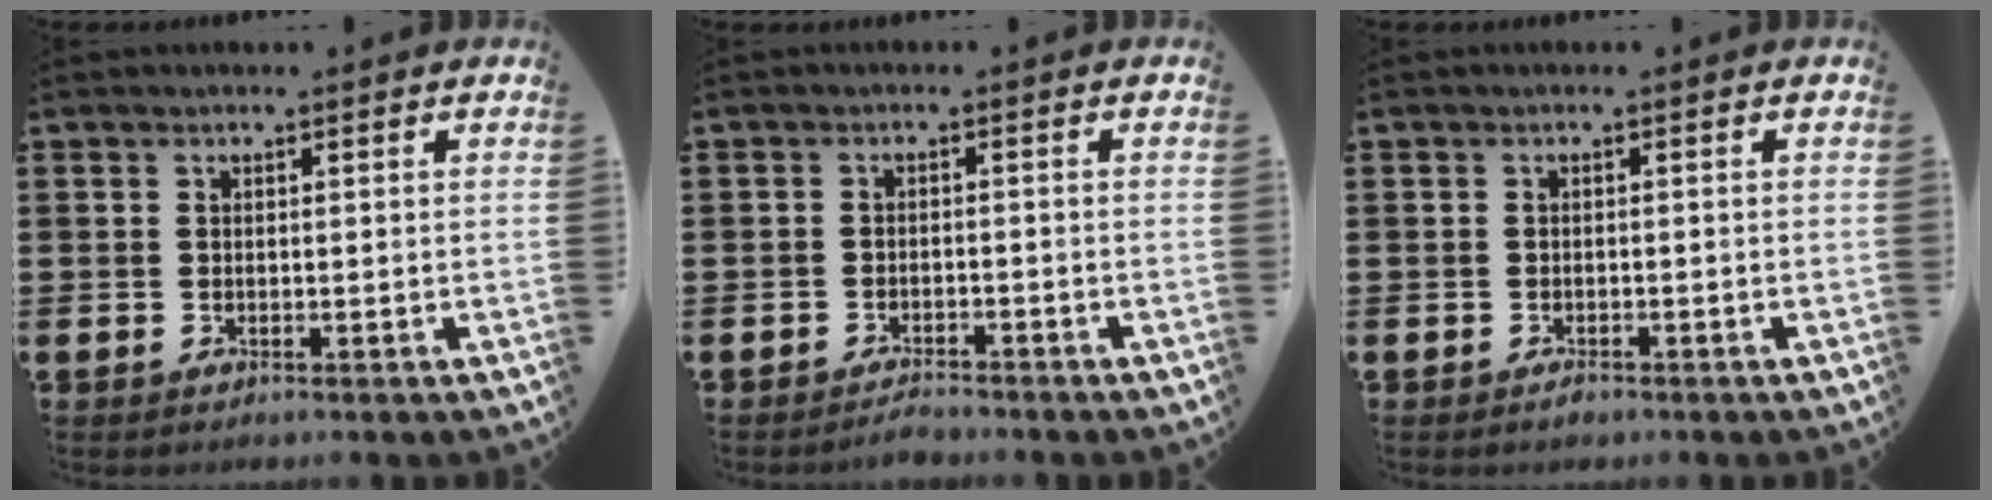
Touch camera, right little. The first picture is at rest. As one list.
[{"total": 1.6, "force": [-1.6, 0.1, 0.0], "torque": [-0.006, 0.003, -0.033]}, {"total": 0.6, "force": [-0.4, 0.4, 0.3], "torque": [0.000, -0.003, -0.011]}]